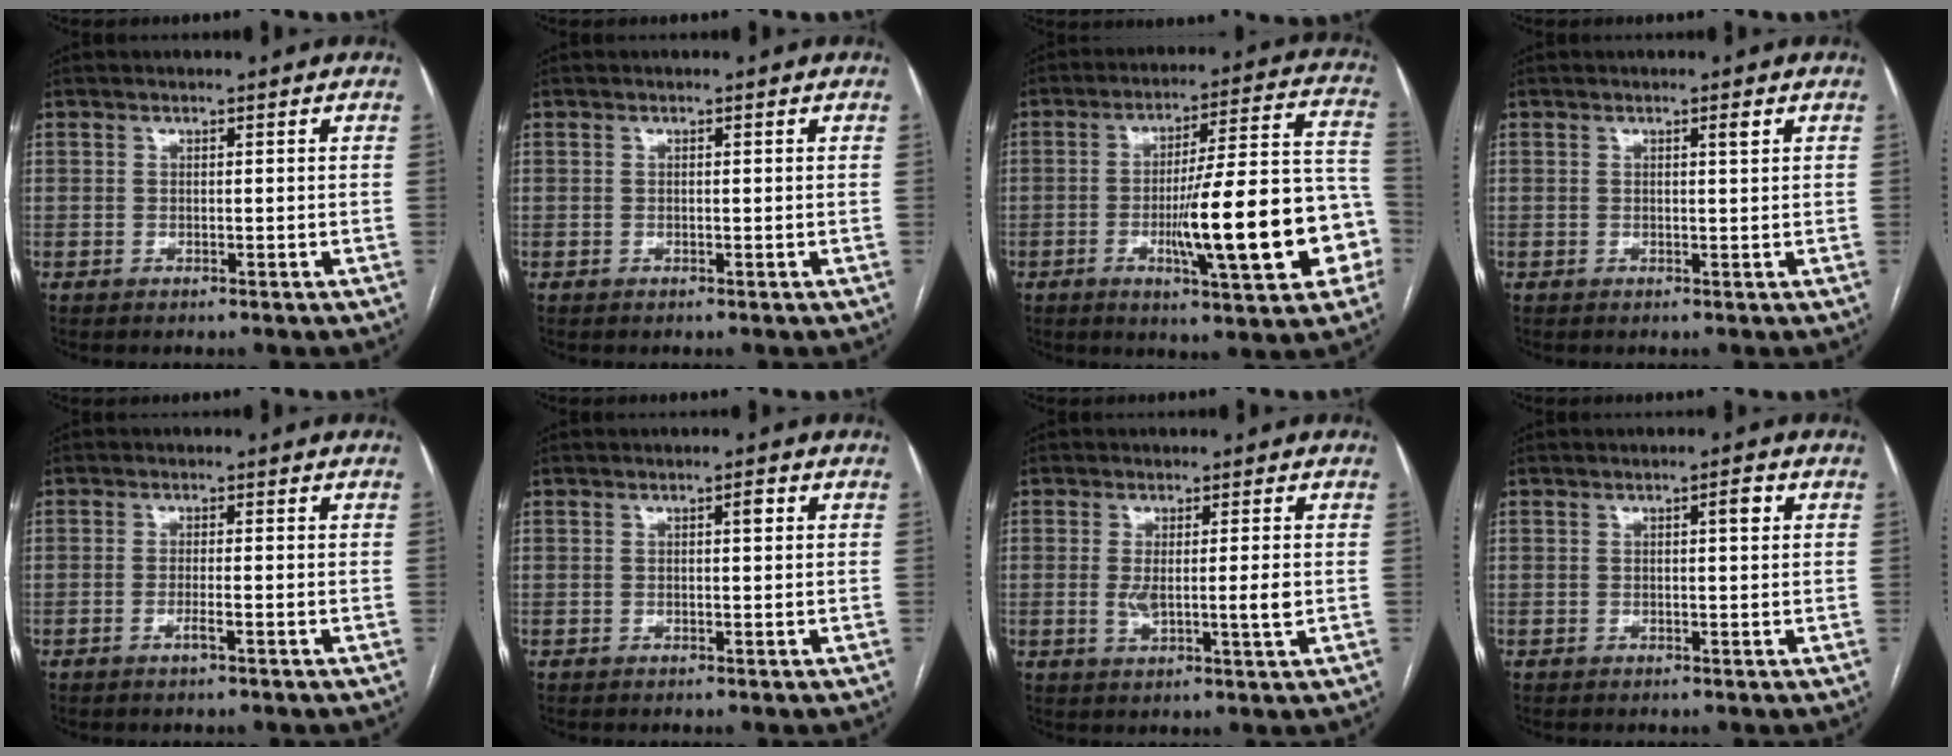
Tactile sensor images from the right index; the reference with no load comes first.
{"total": 0.0}
{"total": 19.5, "force": [-5.2, 2.6, 18.6], "torque": [-0.230, 0.021, -0.067]}
{"total": 1.0, "force": [0.5, 0.0, 0.9], "torque": [-0.014, 0.001, 0.008]}
{"total": 1.6, "force": [-0.8, 0.0, 1.4], "torque": [-0.029, -0.002, -0.015]}
{"total": 1.2, "force": [0.3, 0.2, 1.1], "torque": [-0.015, 0.004, 0.004]}
{"total": 5.2, "force": [-0.2, 0.7, 5.1], "torque": [-0.087, -0.007, 0.000]}
{"total": 1.7, "force": [0.5, 0.3, 1.6], "torque": [-0.022, 0.004, 0.007]}